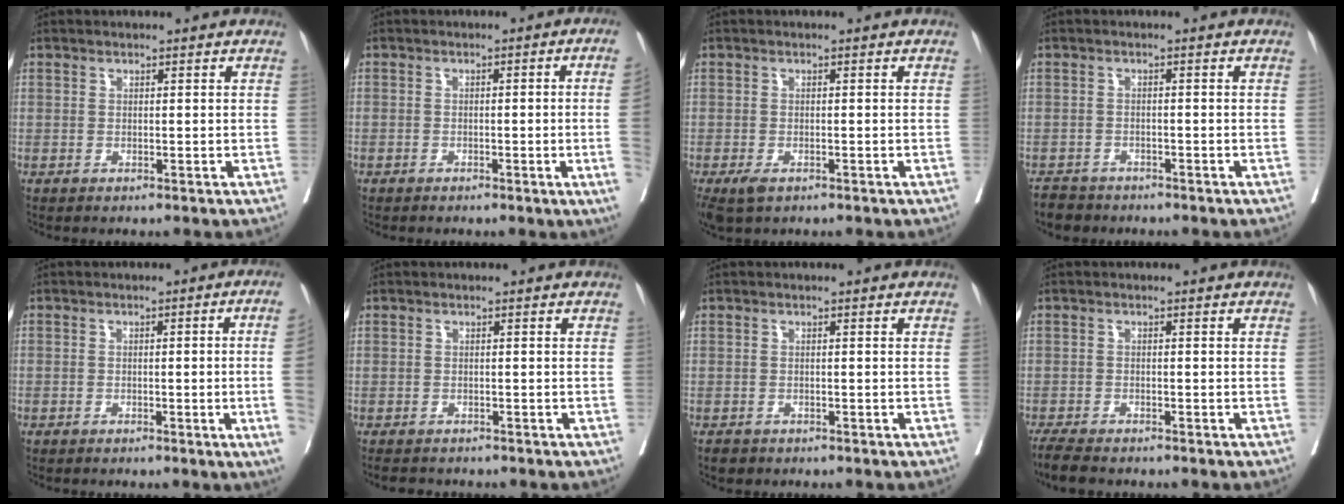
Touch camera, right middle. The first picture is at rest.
{"total": 5.0, "force": [-1.1, -1.0, 4.8], "torque": [-0.054, -0.001, -0.016]}
{"total": 3.3, "force": [-2.0, 1.6, 2.1], "torque": [-0.042, -0.009, -0.030]}
{"total": 3.6, "force": [-3.2, 1.8, 0.0], "torque": [-0.002, -0.001, -0.056]}
{"total": 6.3, "force": [-1.3, -1.2, 6.1], "torque": [-0.064, -0.004, -0.021]}
{"total": 4.0, "force": [-3.5, 1.5, 1.1], "torque": [-0.013, -0.005, -0.050]}
{"total": 1.6, "force": [-1.2, 1.0, 0.2], "torque": [-0.007, 0.001, -0.019]}
{"total": 4.7, "force": [-4.1, 1.0, 2.1], "torque": [-0.036, -0.012, -0.070]}